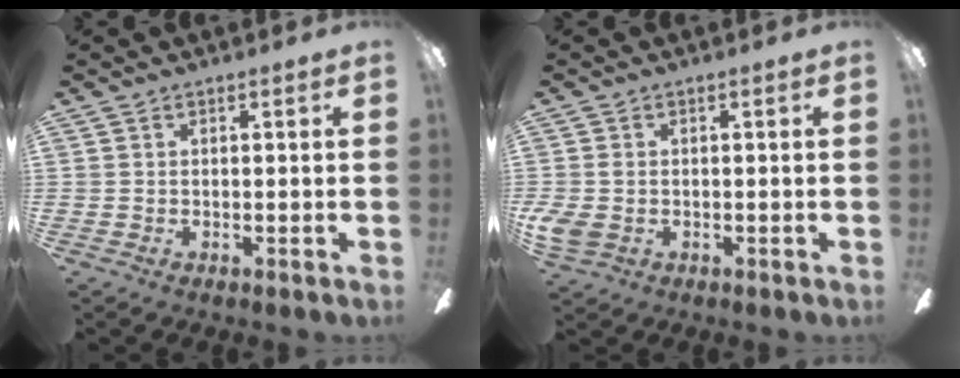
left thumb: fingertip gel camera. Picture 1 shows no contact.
{"total": 3.2, "force": [-1.0, 2.2, 2.1], "torque": [-0.058, -0.002, -0.023]}